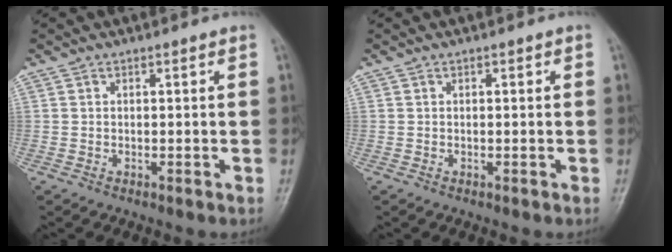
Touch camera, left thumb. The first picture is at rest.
{"total": 0.0}